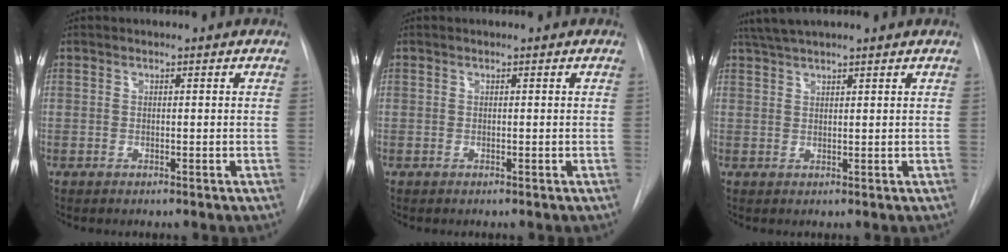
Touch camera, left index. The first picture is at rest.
{"total": 0.0}
{"total": 6.0, "force": [5.2, 0.1, 3.0], "torque": [-0.052, 0.038, 0.092]}